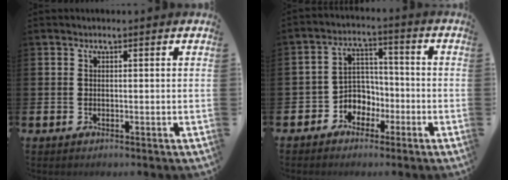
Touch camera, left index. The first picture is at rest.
{"total": 4.4, "force": [-2.0, 3.9, 0.5], "torque": [-0.030, 0.003, -0.043]}